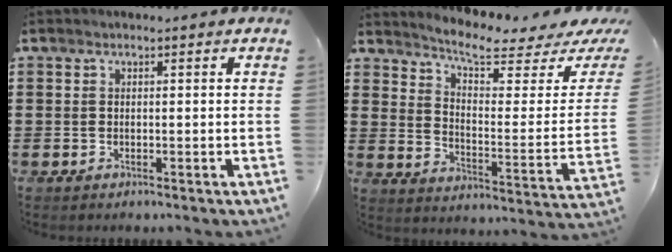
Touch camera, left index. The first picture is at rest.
{"total": 5.5, "force": [4.5, 0.9, 3.0], "torque": [-0.068, -0.038, 0.067]}